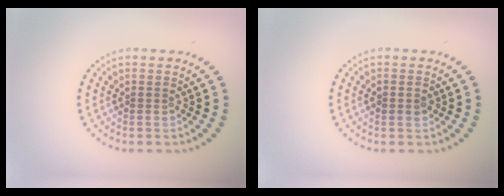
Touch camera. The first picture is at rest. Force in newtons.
{"total": 1.0, "press": 1.0, "slide": 0.1}